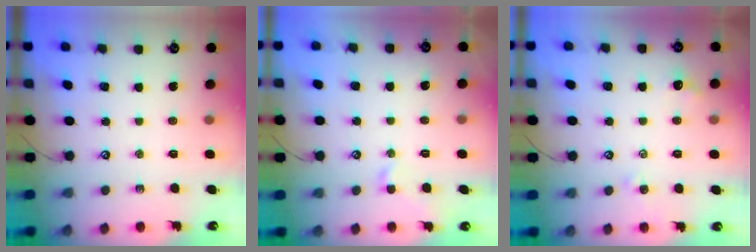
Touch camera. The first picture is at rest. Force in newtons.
{"total": 0.6, "press": 0.2, "slide": 0.6}
{"total": 2.9, "press": 2.9, "slide": 0.7}